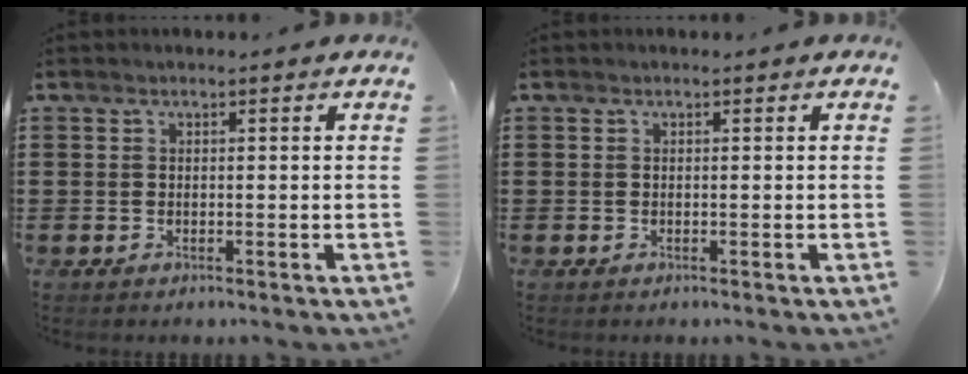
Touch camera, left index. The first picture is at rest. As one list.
[{"total": 0.0}]